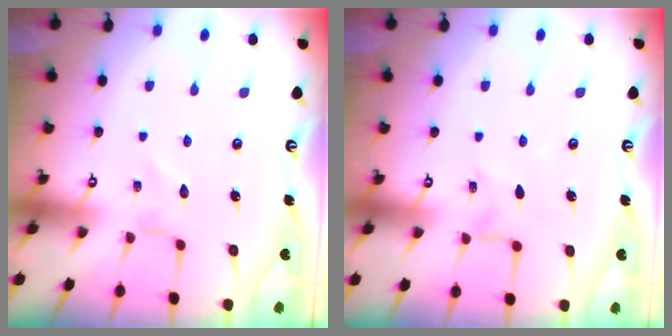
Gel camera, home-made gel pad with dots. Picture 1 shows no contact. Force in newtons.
{"total": 0.6, "press": 0.5, "slide": 0.3}